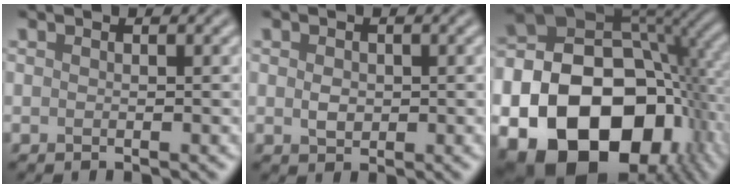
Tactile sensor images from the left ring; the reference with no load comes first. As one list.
[{"total": 1.6, "force": [0.0, 1.2, 1.0], "torque": [-0.020, -0.003, 0.001]}, {"total": 23.0, "force": [-7.7, 17.3, 13.2], "torque": [-0.240, -0.042, -0.135]}]